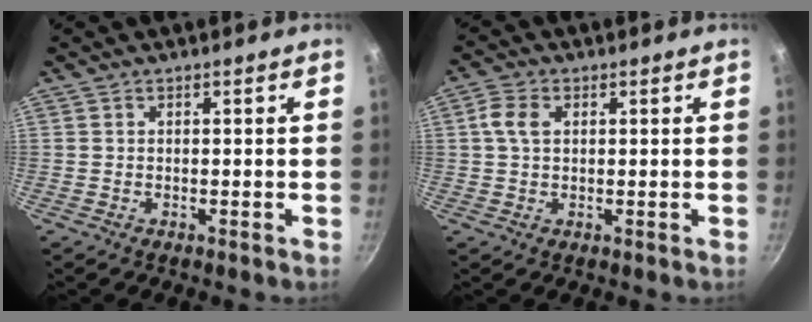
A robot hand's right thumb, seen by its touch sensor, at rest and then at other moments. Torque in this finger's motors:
{"motor_torque": [-0.08, 0.08, 0.06, 0.04, 0.01]}